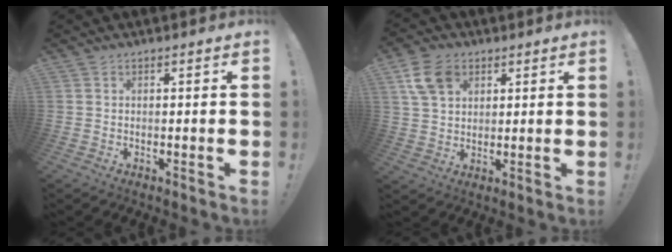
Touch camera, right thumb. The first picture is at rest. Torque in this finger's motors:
{"motor_torque": [1.38, 1.81, 0.15, -0.18, 0.00]}